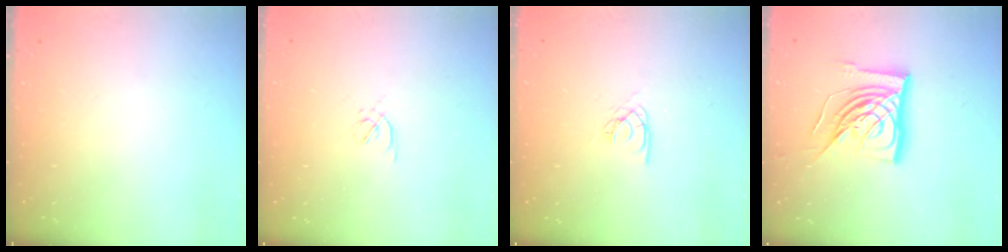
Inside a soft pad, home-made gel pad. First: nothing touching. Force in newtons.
{"total": 1.6, "press": 1.6, "slide": 0.4}
{"total": 2.6, "press": 2.6, "slide": 0.1}
{"total": 18.6, "press": 18.5, "slide": 2.2}